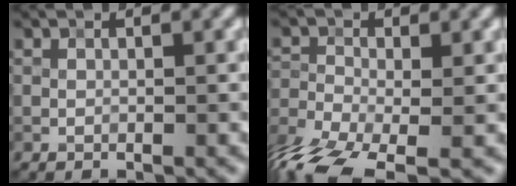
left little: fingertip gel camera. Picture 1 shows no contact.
{"total": 9.1, "force": [-6.4, 3.6, 5.5], "torque": [-0.128, -0.039, -0.126]}